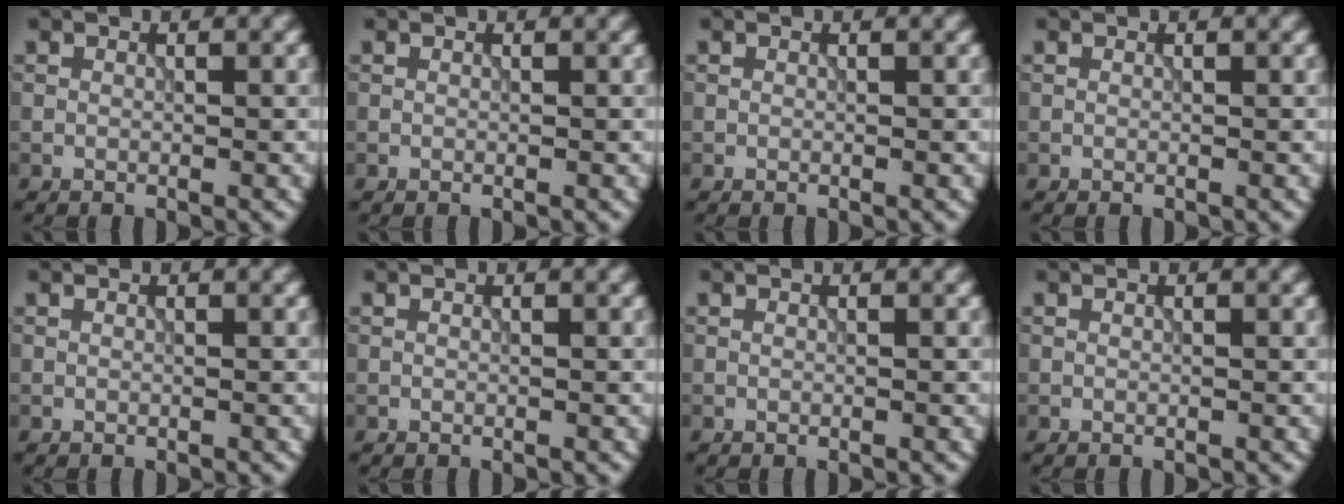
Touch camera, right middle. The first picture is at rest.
{"total": 0.0}
{"total": 0.0}
{"total": 0.0}
{"total": 0.0}
{"total": 0.0}
{"total": 0.0}
{"total": 0.0}